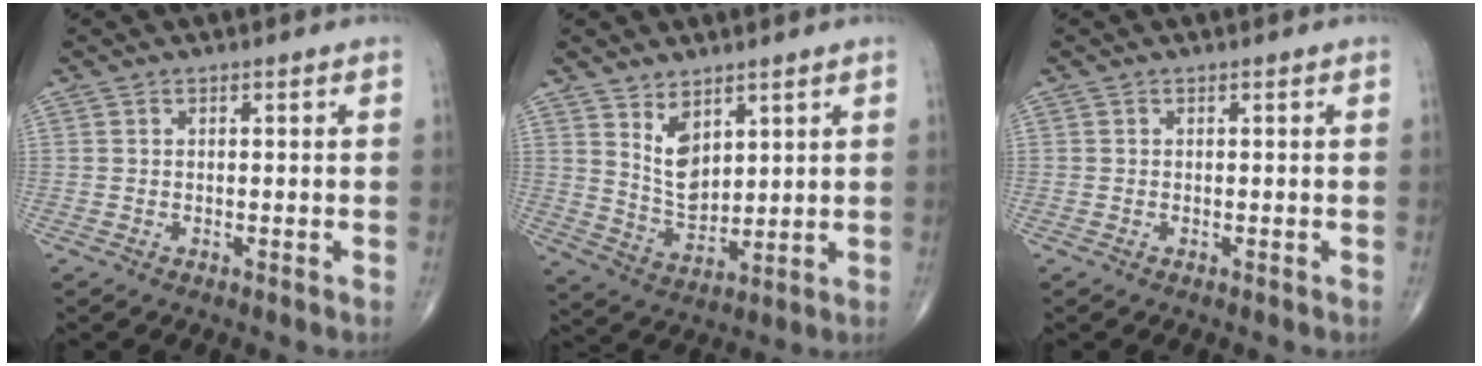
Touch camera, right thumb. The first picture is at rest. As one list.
[{"total": 7.4, "force": [3.8, 4.2, 4.8], "torque": [-0.070, -0.037, 0.083]}, {"total": 0.0}]